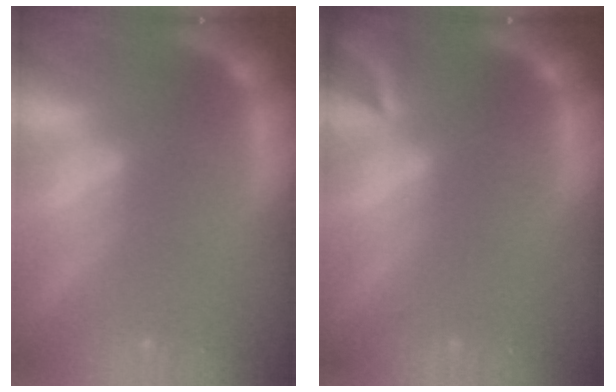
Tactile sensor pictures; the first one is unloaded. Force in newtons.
{"total": 2.4}